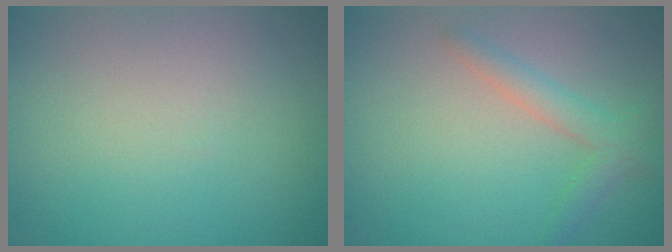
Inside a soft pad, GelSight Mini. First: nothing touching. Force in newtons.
{"total": 2.3, "press": 2.3, "slide": 0.1}